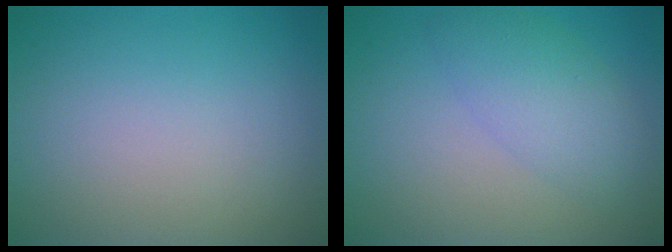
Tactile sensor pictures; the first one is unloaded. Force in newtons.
{"total": 3.6, "press": 3.6, "slide": 0.3}